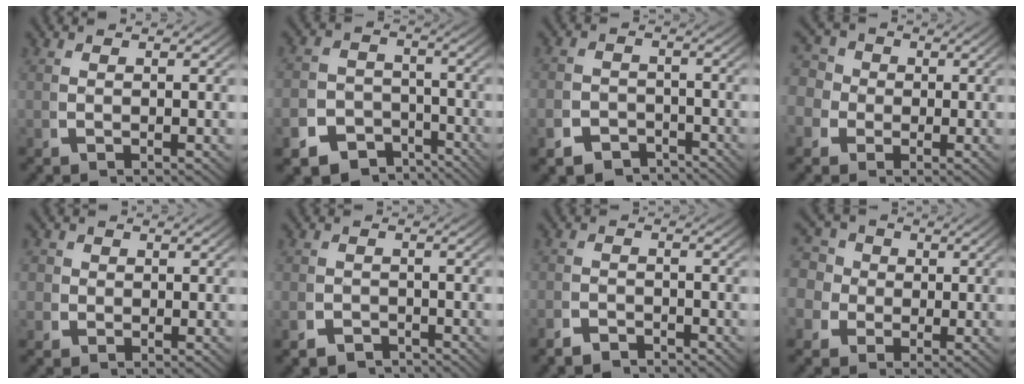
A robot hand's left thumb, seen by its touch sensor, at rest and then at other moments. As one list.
[{"total": 10.9, "force": [-5.6, 8.7, 3.4], "torque": [-0.057, -0.044, -0.091]}, {"total": 6.7, "force": [-4.2, 5.0, 1.5], "torque": [-0.025, -0.034, -0.066]}, {"total": 7.9, "force": [1.1, 7.1, 3.2], "torque": [-0.071, -0.005, 0.005]}, {"total": 2.3, "force": [0.0, 2.3, 0.4], "torque": [-0.008, -0.008, -0.005]}, {"total": 2.7, "force": [-2.3, 1.4, 0.3], "torque": [-0.005, -0.014, -0.039]}, {"total": 2.6, "force": [-2.4, 0.9, 0.1], "torque": [0.000, -0.013, -0.044]}, {"total": 8.8, "force": [1.3, 7.9, 3.6], "torque": [-0.089, -0.009, 0.010]}]